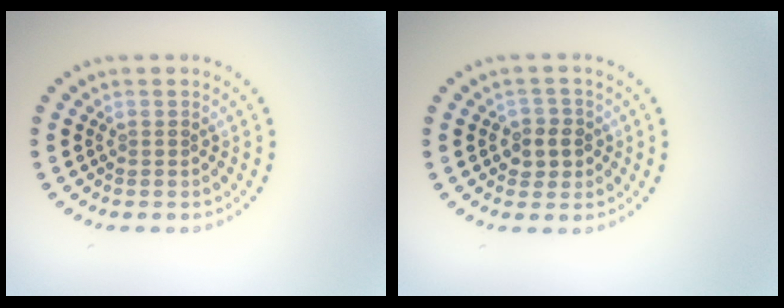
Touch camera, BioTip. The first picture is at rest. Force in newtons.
{"total": 2.3, "press": 2.1, "slide": 1.0}